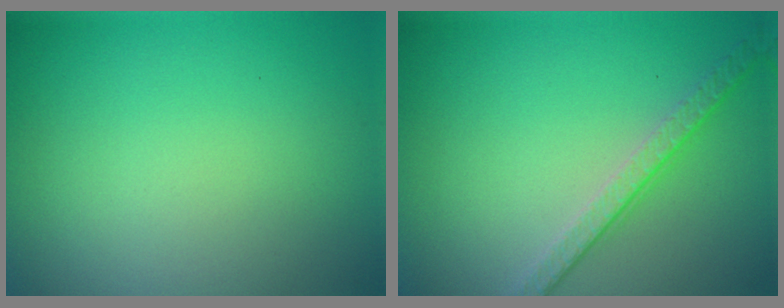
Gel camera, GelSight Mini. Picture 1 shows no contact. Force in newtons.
{"total": 3.6, "press": 2.6, "slide": 2.4}